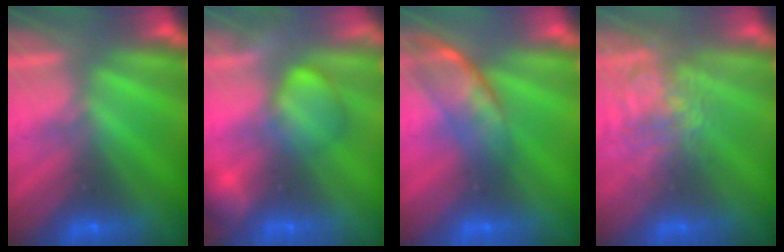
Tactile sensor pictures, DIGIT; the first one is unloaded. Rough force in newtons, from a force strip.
{"total": 2.4}
{"total": 2.6}
{"total": 3.7}